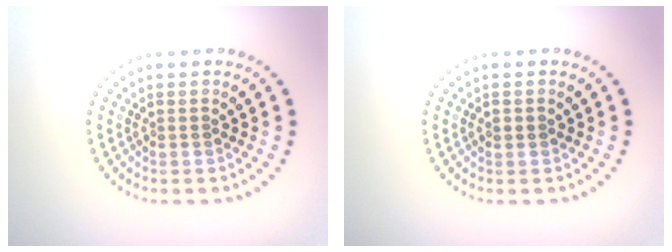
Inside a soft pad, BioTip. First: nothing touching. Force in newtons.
{"total": 1.0, "press": 1.0, "slide": 0.0}